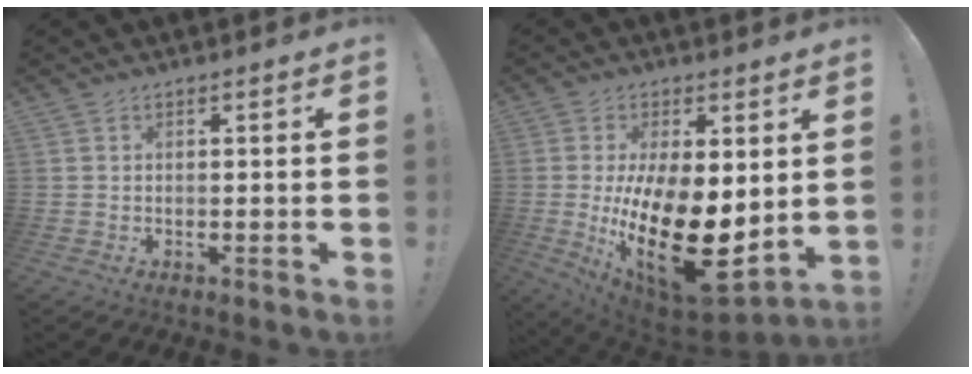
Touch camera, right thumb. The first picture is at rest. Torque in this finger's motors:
{"motor_torque": [1.70, 3.30, 0.60, 0.20, 0.24]}